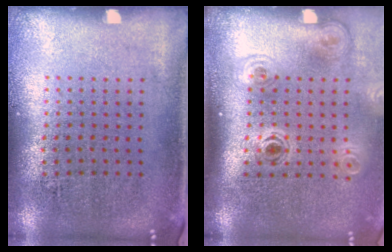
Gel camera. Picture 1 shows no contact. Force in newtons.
{"total": 1.9, "press": 1.3, "slide": 1.4}